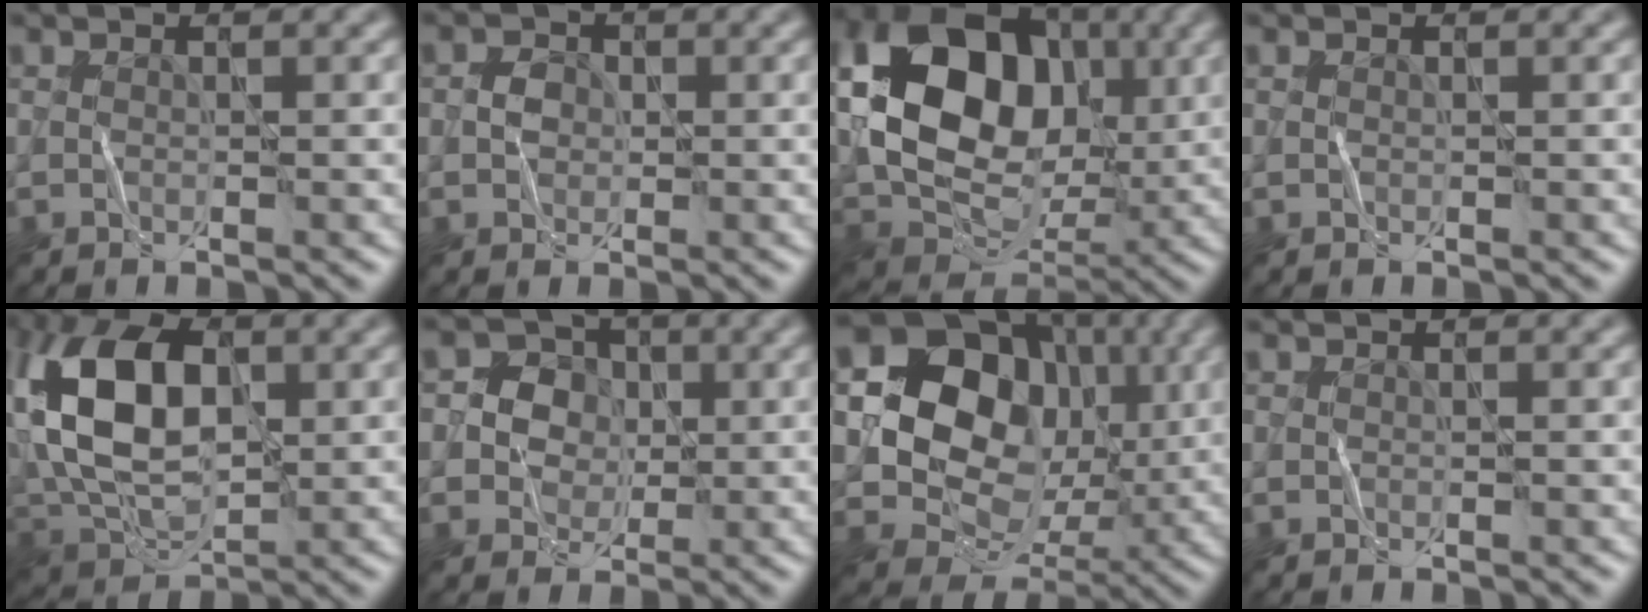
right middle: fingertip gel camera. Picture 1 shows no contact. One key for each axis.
{"total": 1.6, "fx": -0.1, "fy": 1.4, "fz": 0.6, "tx": -0.013, "ty": 0.005, "tz": -0.005}
{"total": 14.6, "fx": 2.1, "fy": 10.6, "fz": 9.7, "tx": -0.176, "ty": 0.010, "tz": 0.034}
{"total": 0.0}
{"total": 11.2, "fx": 1.2, "fy": 7.1, "fz": 8.6, "tx": -0.168, "ty": 0.017, "tz": 0.012}
{"total": 3.6, "fx": 0.1, "fy": 3.3, "fz": 1.3, "tx": -0.020, "ty": 0.003, "tz": -0.011}
{"total": 12.3, "fx": 1.7, "fy": 10.2, "fz": 6.7, "tx": -0.109, "ty": -0.005, "tz": 0.019}
{"total": 0.0}